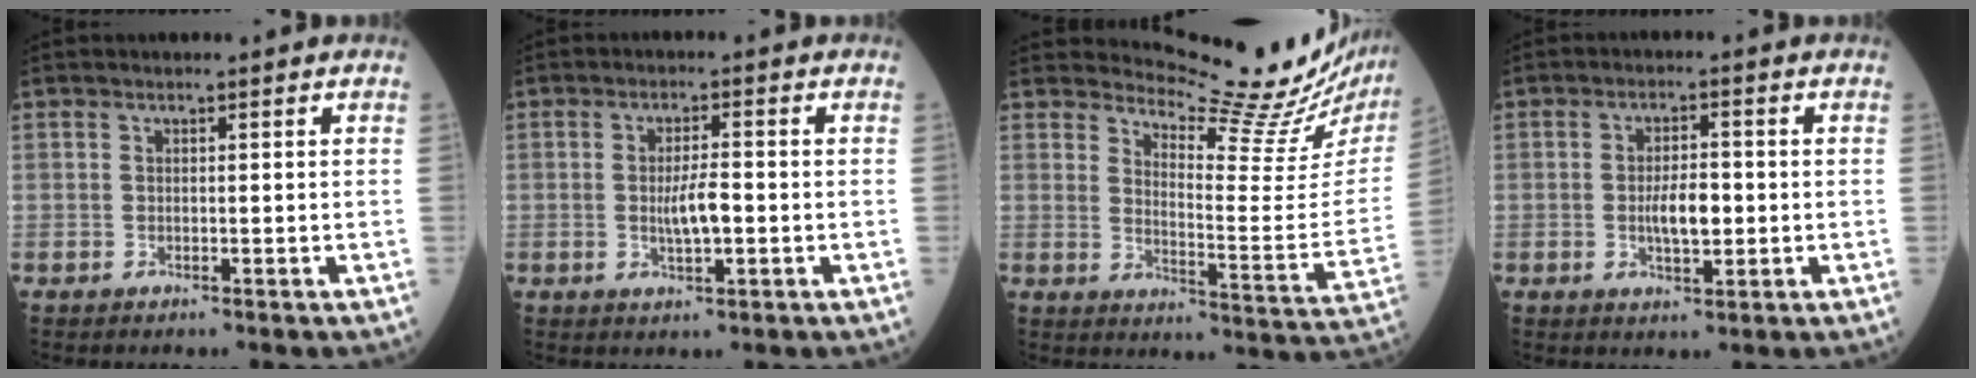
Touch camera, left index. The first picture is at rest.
{"total": 4.1, "force": [-0.5, 0.9, 4.0], "torque": [-0.078, -0.003, -0.008]}
{"total": 18.2, "force": [17.5, 0.3, 4.9], "torque": [-0.075, -0.125, 0.209]}
{"total": 4.8, "force": [-0.5, 1.8, 4.5], "torque": [-0.083, 0.000, -0.008]}